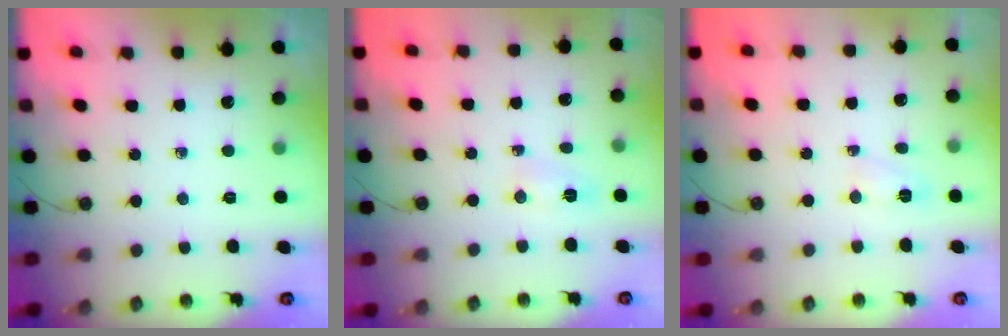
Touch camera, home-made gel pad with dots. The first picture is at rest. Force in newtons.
{"total": 13.3, "press": 3.3, "slide": 12.8}
{"total": 3.4, "press": 3.2, "slide": 1.1}